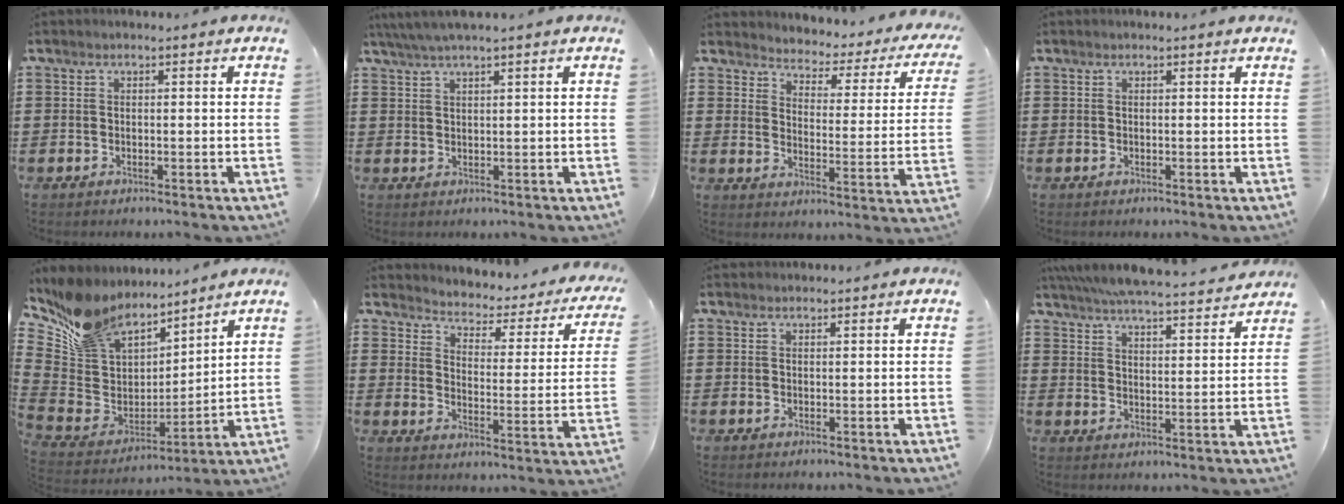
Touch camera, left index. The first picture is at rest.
{"total": 2.6, "force": [2.0, -0.1, 1.7], "torque": [-0.036, 0.002, 0.038]}
{"total": 2.4, "force": [2.3, 0.7, 0.0], "torque": [-0.022, -0.027, 0.029]}
{"total": 0.0}
{"total": 10.0, "force": [8.6, 4.9, 1.3], "torque": [-0.086, -0.058, 0.166]}
{"total": 1.8, "force": [1.6, 0.8, 0.3], "torque": [-0.025, -0.024, 0.015]}
{"total": 0.7, "force": [0.7, 0.1, 0.0], "torque": [-0.003, -0.001, 0.014]}
{"total": 6.0, "force": [5.9, -0.2, 1.4], "torque": [-0.054, -0.042, 0.101]}